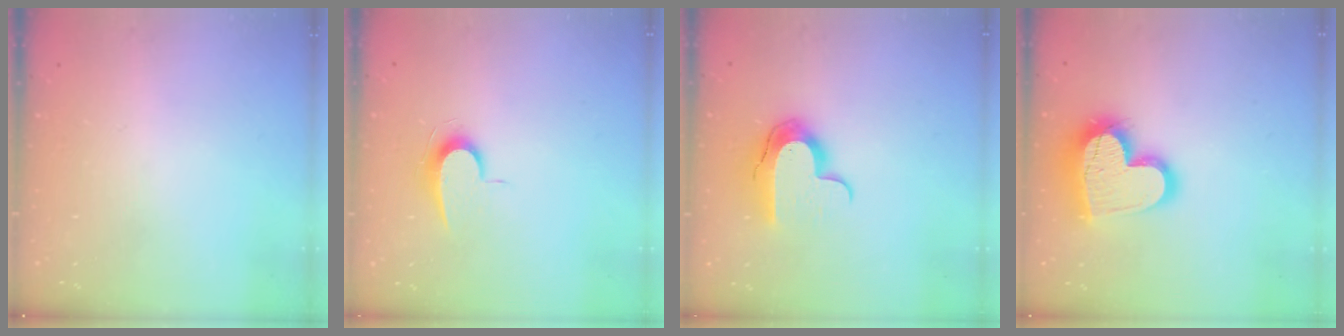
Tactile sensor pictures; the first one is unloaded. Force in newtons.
{"total": 7.1, "press": 7.0, "slide": 0.7}
{"total": 10.5, "press": 10.5, "slide": 0.8}
{"total": 18.7, "press": 18.6, "slide": 1.4}